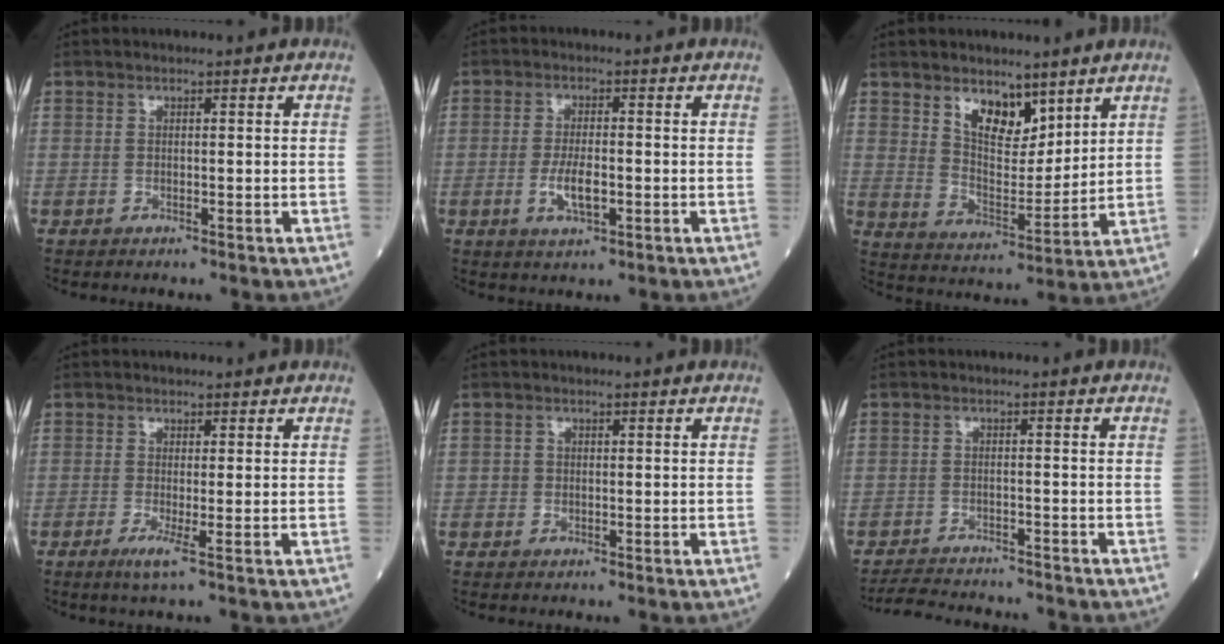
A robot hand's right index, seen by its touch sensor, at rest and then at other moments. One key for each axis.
{"total": 4.7, "fx": -1.3, "fy": 1.5, "fz": 4.2, "tx": -0.081, "ty": -0.001, "tz": -0.021}
{"total": 8.6, "fx": 5.9, "fy": 4.7, "fz": 4.2, "tx": -0.068, "ty": -0.007, "tz": 0.112}
{"total": 2.2, "fx": -0.9, "fy": -0.5, "fz": 1.9, "tx": -0.043, "ty": -0.009, "tz": -0.017}
{"total": 1.0, "fx": -0.2, "fy": 0.9, "fz": 0.0, "tx": 0.004, "ty": 0.004, "tz": -0.005}
{"total": 7.7, "fx": -7.4, "fy": 1.3, "fz": 1.5, "tx": -0.026, "ty": -0.004, "tz": -0.113}